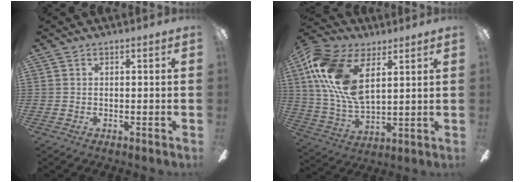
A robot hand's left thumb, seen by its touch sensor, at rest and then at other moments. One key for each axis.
{"total": 17.9, "fx": 7.4, "fy": 9.2, "fz": 13.5, "tx": -0.299, "ty": -0.019, "tz": 0.131}